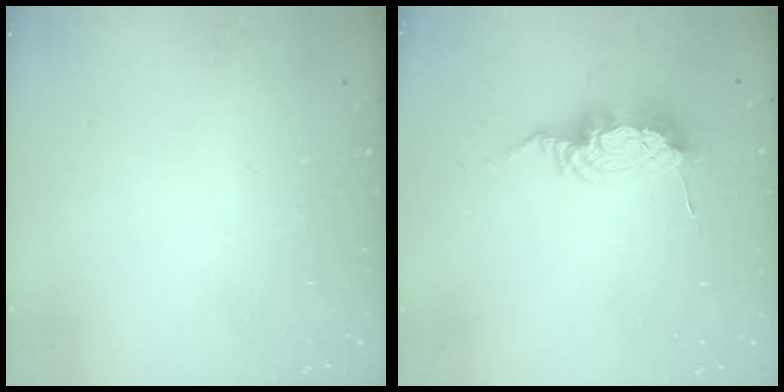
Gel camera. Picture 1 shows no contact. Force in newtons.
{"total": 9.2, "press": 9.1, "slide": 0.8}